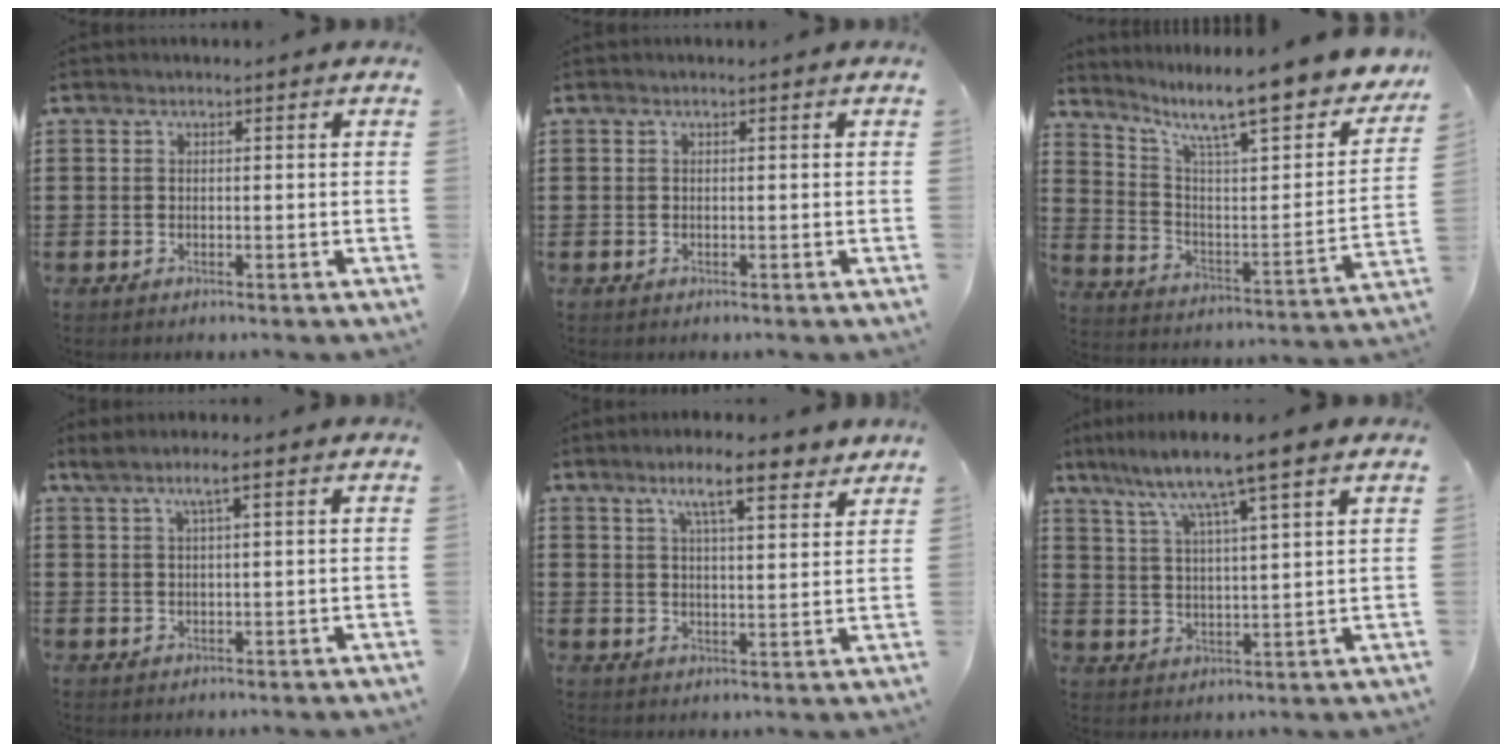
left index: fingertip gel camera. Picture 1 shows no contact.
{"total": 0.0}
{"total": 10.3, "force": [8.2, 1.3, 6.2], "torque": [-0.131, -0.066, 0.126]}
{"total": 2.8, "force": [1.2, 0.2, 2.6], "torque": [-0.052, 0.001, 0.018]}
{"total": 8.3, "force": [6.0, 1.6, 5.5], "torque": [-0.096, -0.015, 0.100]}
{"total": 7.1, "force": [5.5, -0.2, 4.5], "torque": [-0.110, -0.030, 0.087]}